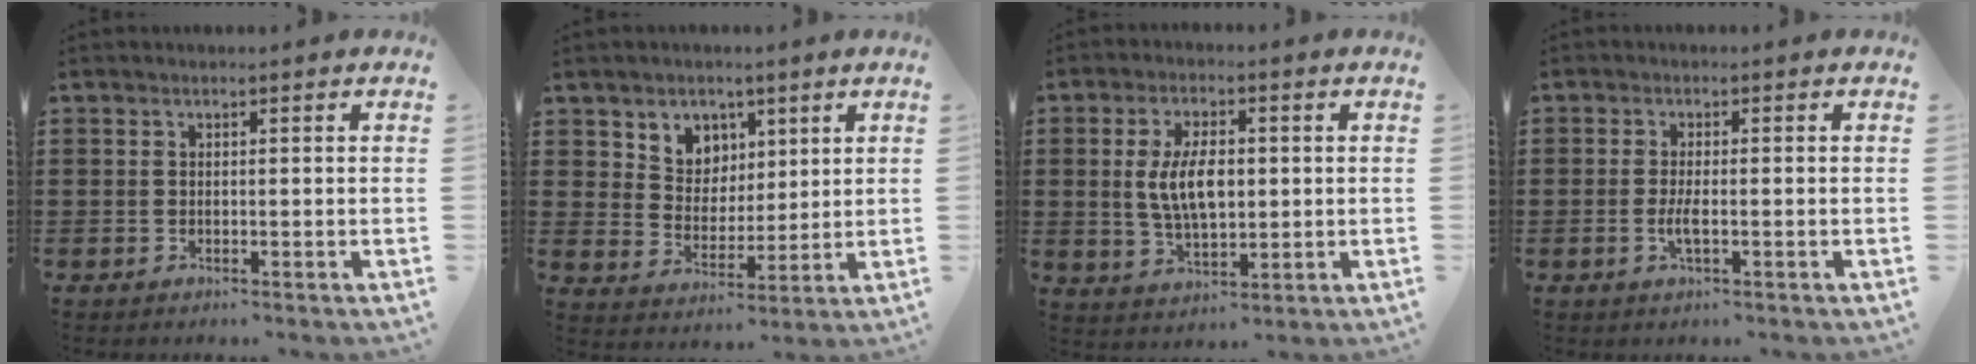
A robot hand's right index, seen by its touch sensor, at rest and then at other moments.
{"total": 5.5, "force": [3.3, 4.4, 0.0], "torque": [-0.031, -0.001, 0.060]}
{"total": 7.6, "force": [0.5, 3.7, 6.6], "torque": [-0.126, 0.000, 0.002]}
{"total": 2.5, "force": [-0.7, 0.5, 2.3], "torque": [-0.056, -0.008, -0.017]}